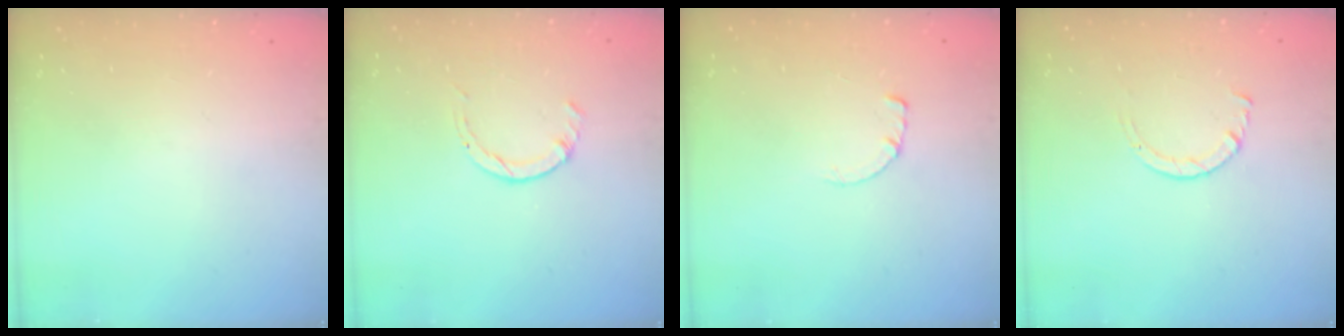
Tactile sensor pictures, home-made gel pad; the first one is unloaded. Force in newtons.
{"total": 1.4, "press": 1.4, "slide": 0.2}
{"total": 0.7, "press": 0.7, "slide": 0.2}
{"total": 2.9, "press": 2.8, "slide": 0.3}